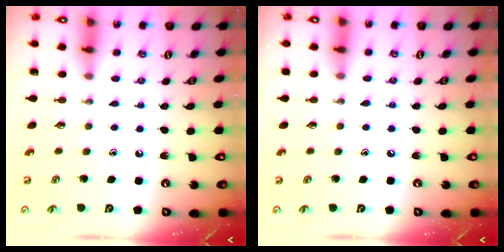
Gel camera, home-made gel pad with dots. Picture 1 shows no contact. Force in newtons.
{"total": 3.9, "press": 3.9, "slide": 0.5}